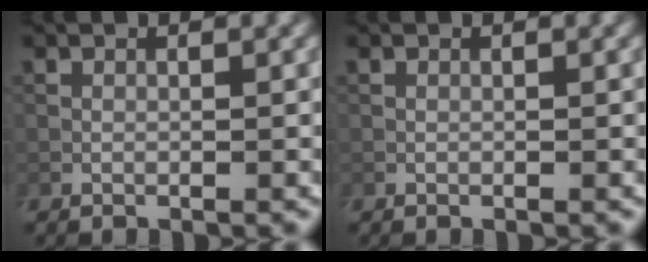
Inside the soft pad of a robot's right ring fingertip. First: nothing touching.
{"total": 0.0}